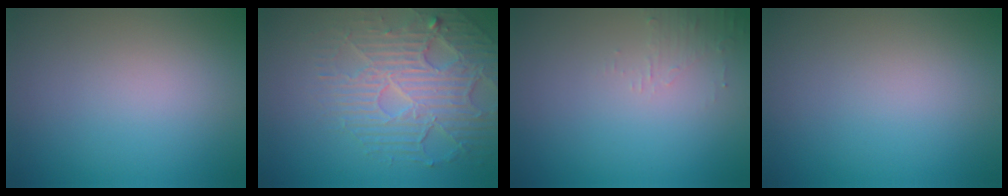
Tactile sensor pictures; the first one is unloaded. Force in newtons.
{"total": 6.7, "press": 4.9, "slide": 4.5}
{"total": 1.3, "press": 1.2, "slide": 0.3}
{"total": 0.0}